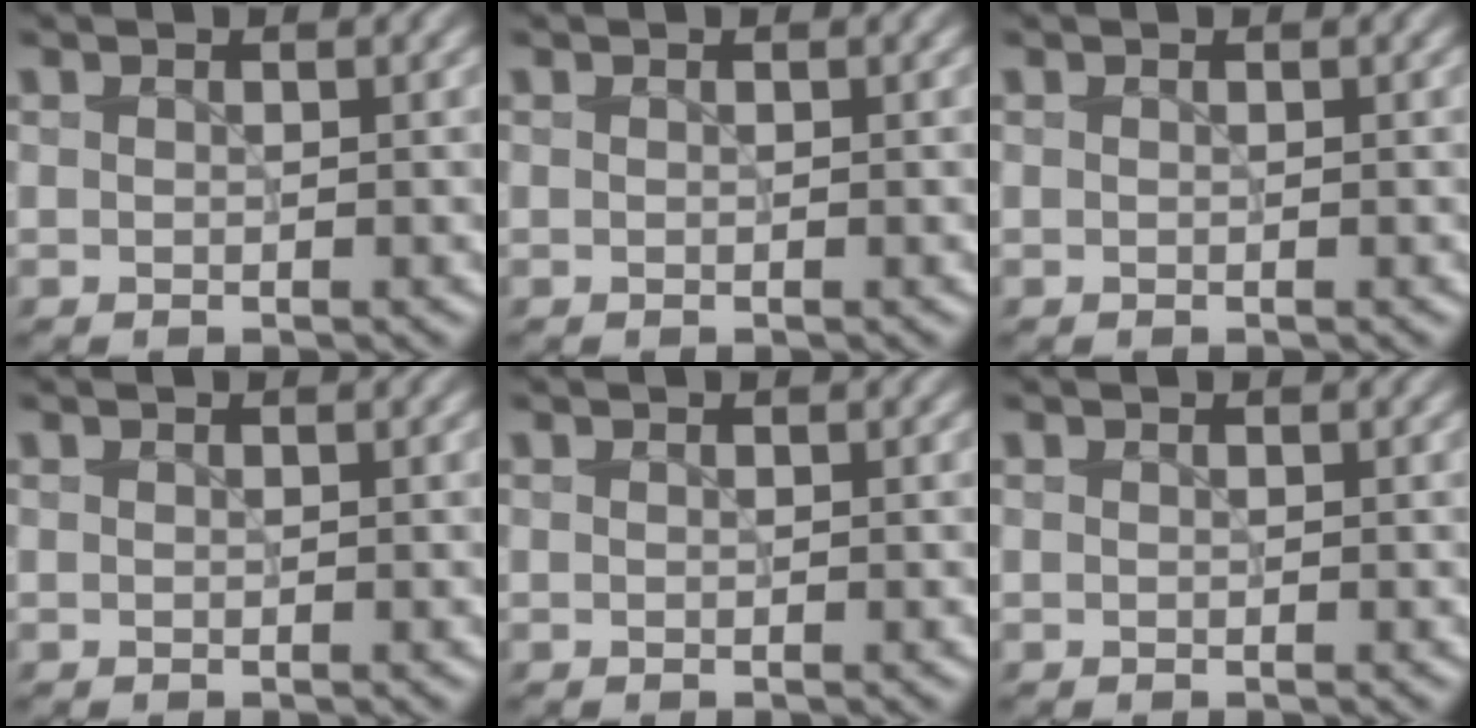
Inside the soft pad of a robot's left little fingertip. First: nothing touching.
{"total": 0.0}
{"total": 0.0}
{"total": 0.0}
{"total": 0.0}
{"total": 0.0}